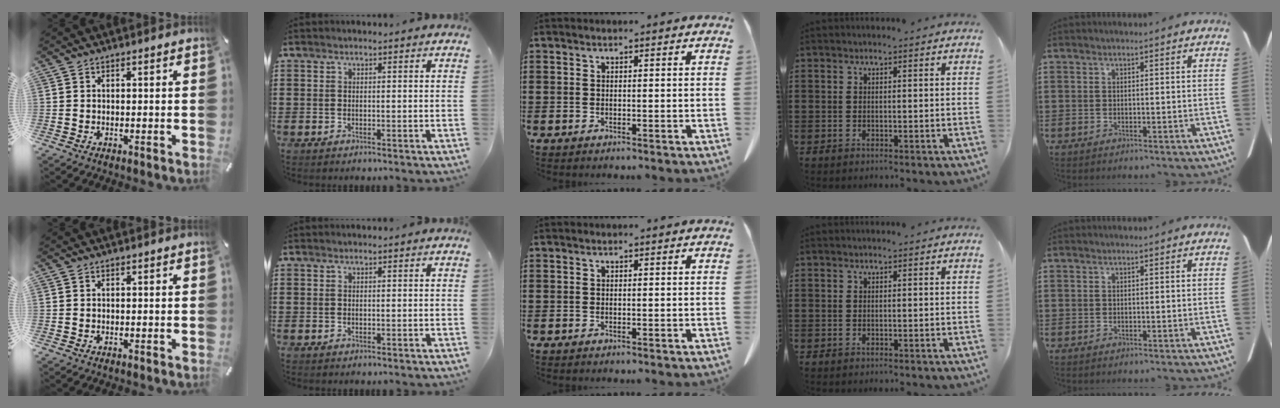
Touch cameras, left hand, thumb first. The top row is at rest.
{}